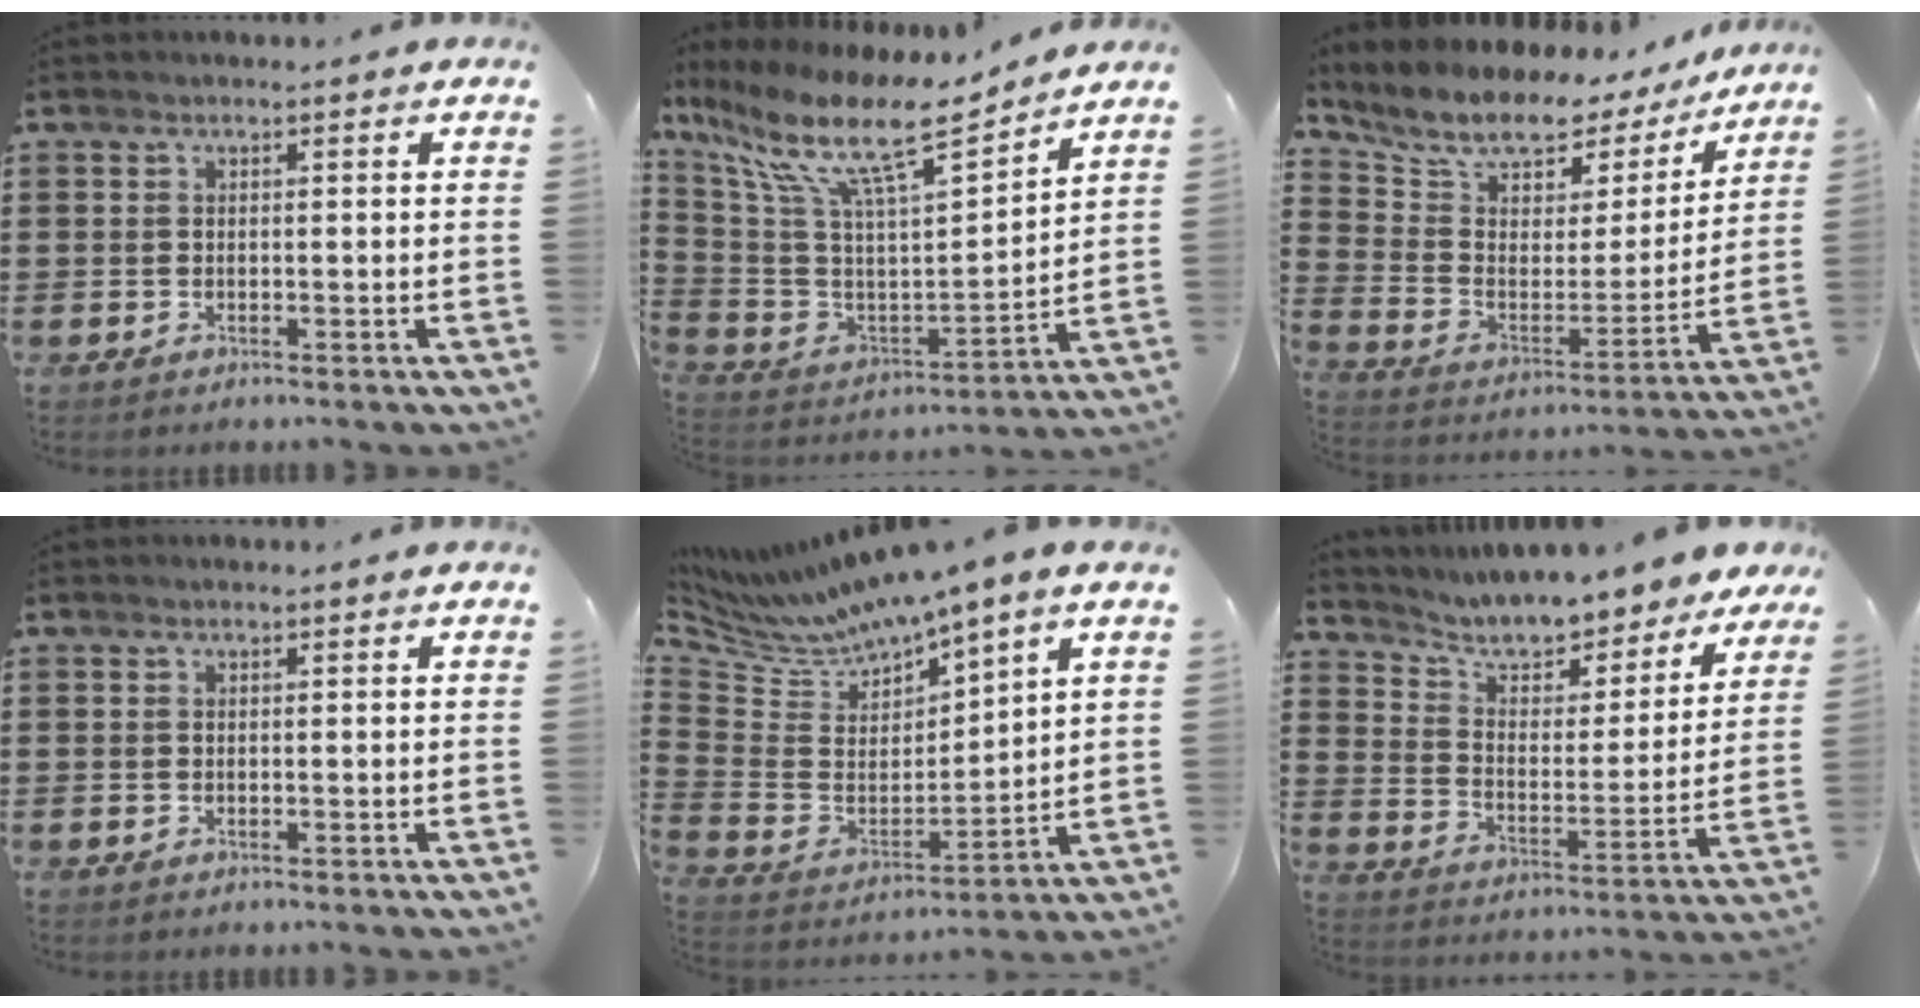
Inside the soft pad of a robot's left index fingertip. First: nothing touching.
{"total": 13.1, "force": [8.9, 2.3, 9.3], "torque": [-0.215, -0.057, 0.145]}
{"total": 9.2, "force": [8.1, 3.5, 2.8], "torque": [-0.077, -0.060, 0.133]}
{"total": 0.0}
{"total": 6.1, "force": [5.9, 0.9, 1.1], "torque": [-0.063, -0.050, 0.098]}
{"total": 6.3, "force": [6.2, 0.8, 1.3], "torque": [-0.059, -0.051, 0.103]}